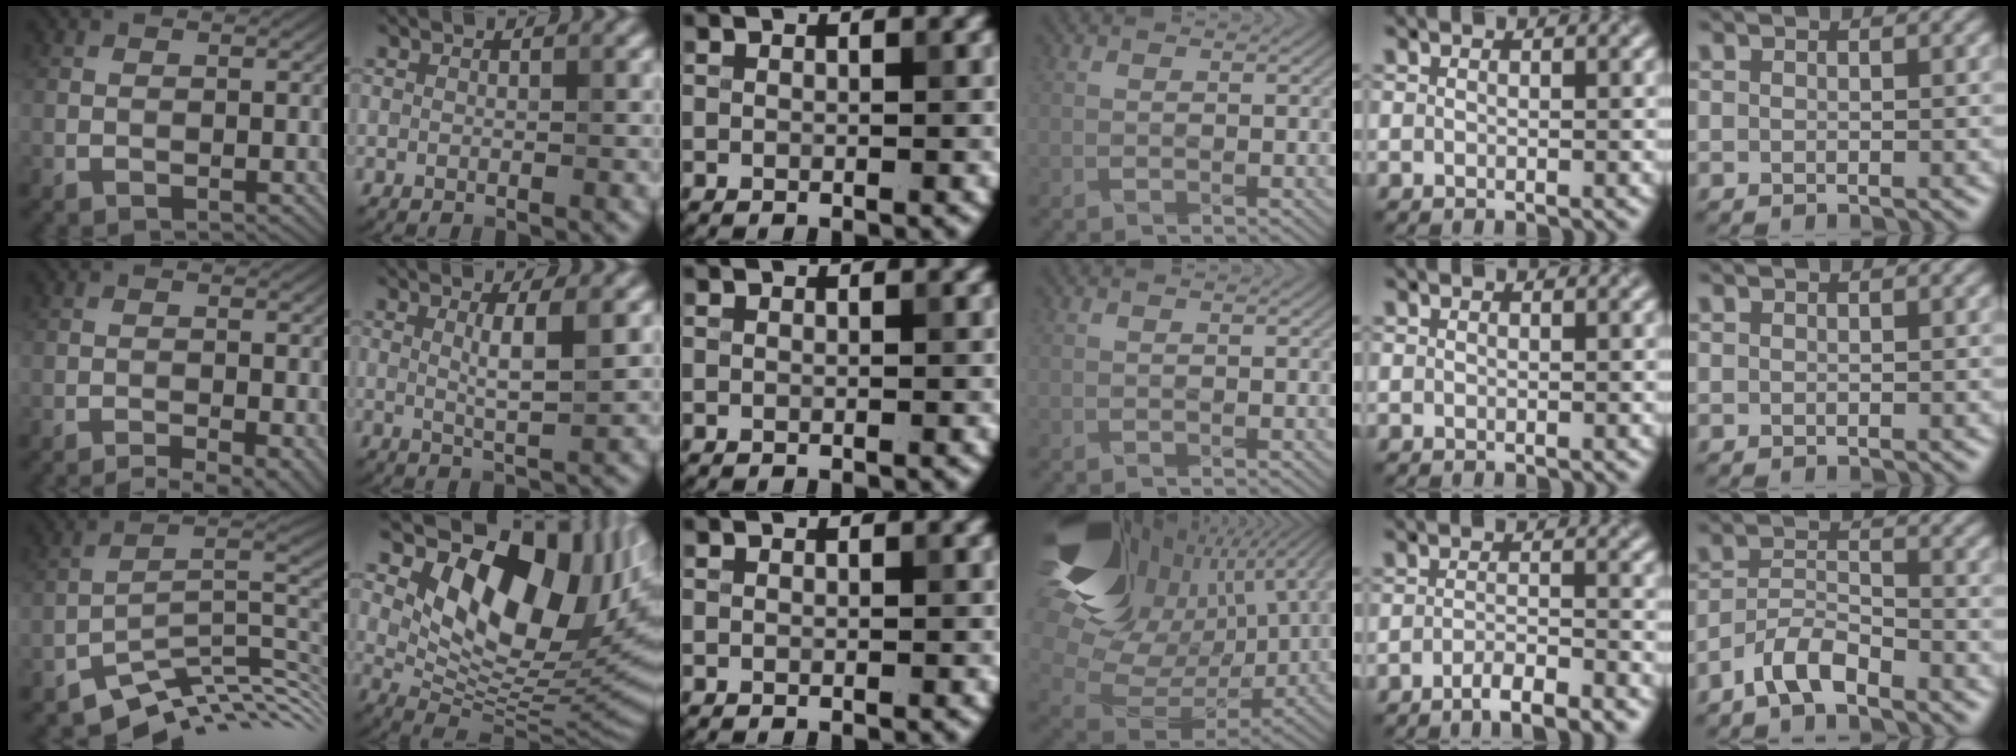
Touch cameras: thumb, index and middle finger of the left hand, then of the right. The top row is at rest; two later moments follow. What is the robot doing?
{"motion": "pour", "object": "sugar"}